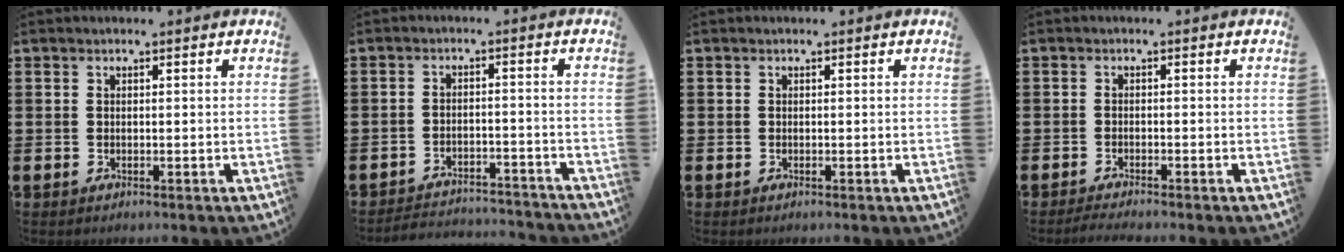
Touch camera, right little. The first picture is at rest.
{"total": 3.0, "force": [-2.9, 0.1, 0.0], "torque": [-0.007, 0.004, -0.064]}
{"total": 0.0}
{"total": 1.1, "force": [-1.0, -0.1, 0.5], "torque": [-0.009, -0.001, -0.020]}